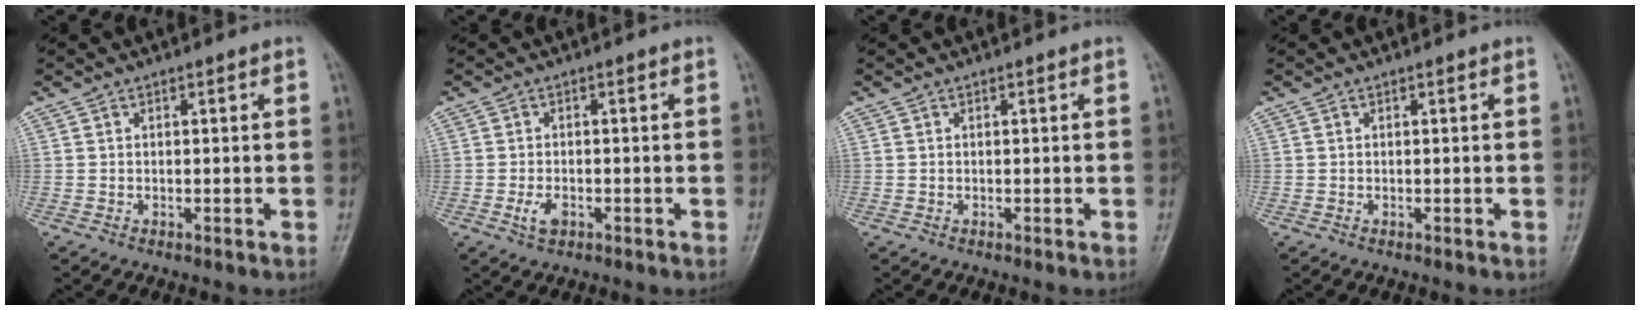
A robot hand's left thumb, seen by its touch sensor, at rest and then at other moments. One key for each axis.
{"total": 2.7, "fx": -1.0, "fy": 1.6, "fz": 1.9, "tx": -0.037, "ty": 0.000, "tz": -0.018}
{"total": 0.0}
{"total": 0.0}